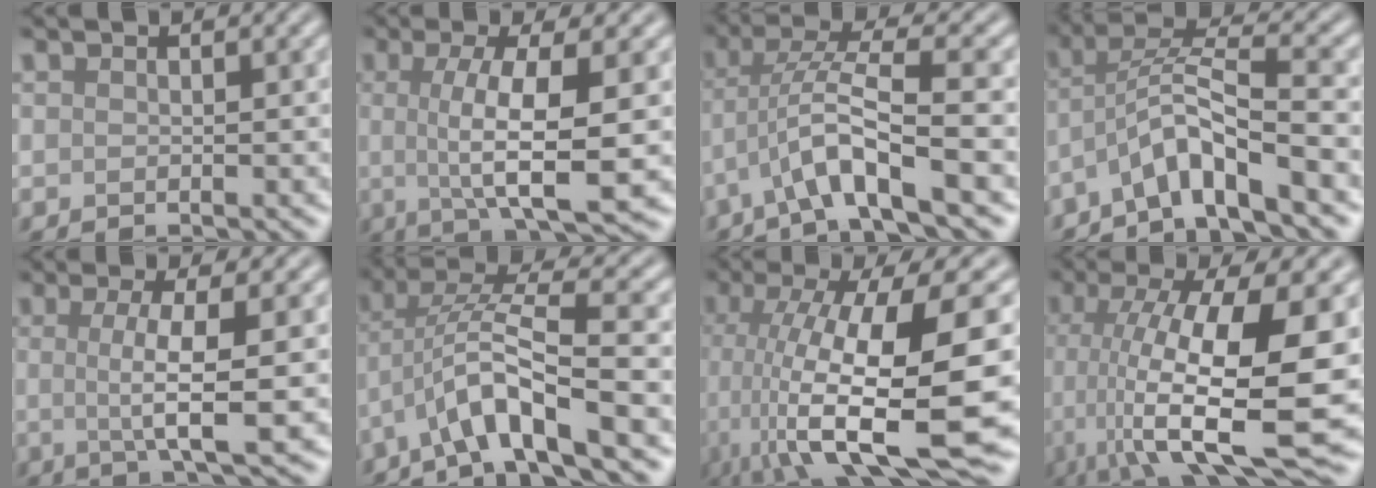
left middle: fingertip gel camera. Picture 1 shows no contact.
{"total": 7.9, "force": [-0.2, 1.8, 7.6], "torque": [-0.119, -0.001, -0.004]}
{"total": 5.7, "force": [-2.3, 0.8, 5.1], "torque": [-0.100, 0.017, -0.048]}
{"total": 5.5, "force": [-3.1, 0.7, 4.4], "torque": [-0.082, 0.013, -0.067]}
{"total": 5.5, "force": [0.0, 1.2, 5.3], "torque": [-0.090, -0.001, -0.003]}
{"total": 6.9, "force": [-2.8, 1.4, 6.1], "torque": [-0.115, 0.016, -0.059]}
{"total": 16.4, "force": [-2.7, 4.7, 15.5], "torque": [-0.262, -0.001, -0.033]}
{"total": 15.3, "force": [-1.9, 5.0, 14.4], "torque": [-0.250, -0.006, -0.027]}